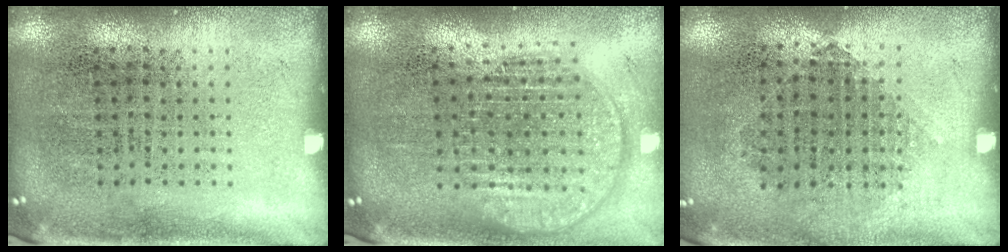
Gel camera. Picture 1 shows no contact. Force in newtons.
{"total": 1.8, "press": 1.6, "slide": 0.9}
{"total": 0.9, "press": 0.8, "slide": 0.4}